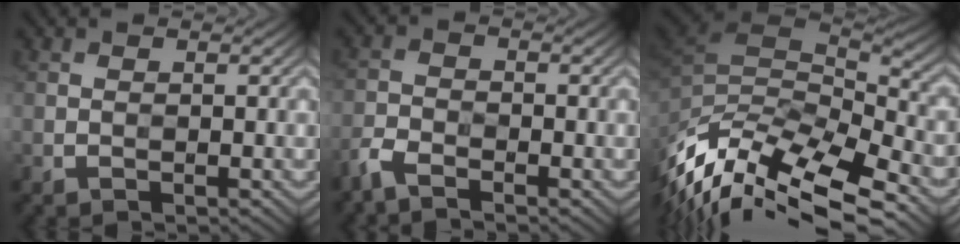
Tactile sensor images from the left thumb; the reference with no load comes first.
{"total": 3.3, "force": [-2.8, 0.9, 1.5], "torque": [-0.040, -0.008, -0.068]}
{"total": 14.3, "force": [-6.9, 6.2, 10.9], "torque": [-0.237, -0.015, -0.090]}